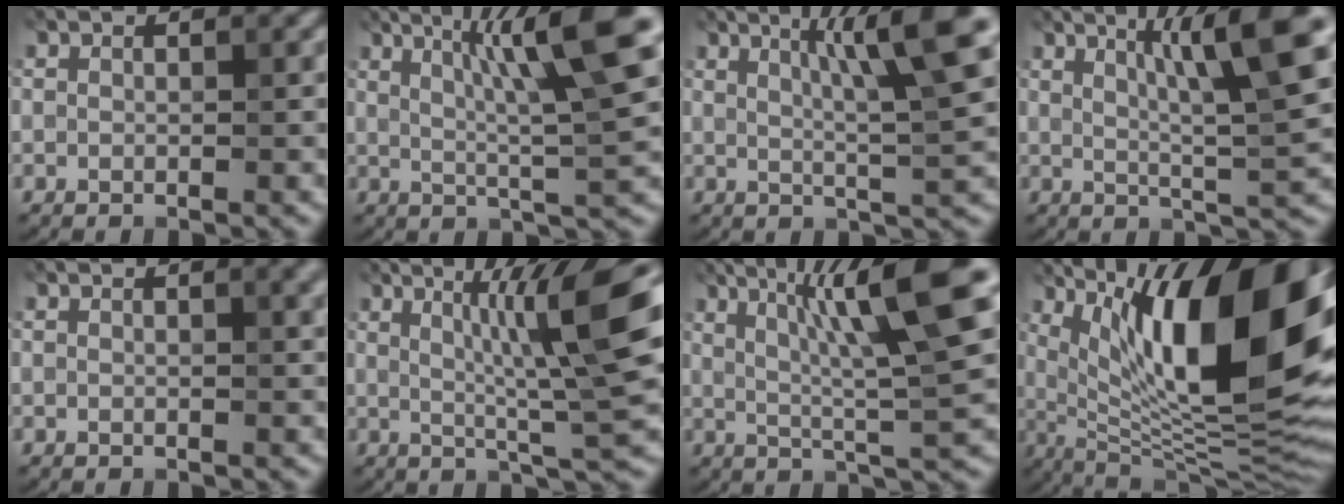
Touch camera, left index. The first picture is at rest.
{"total": 9.4, "force": [3.3, 1.1, 8.8], "torque": [-0.123, 0.012, 0.053]}
{"total": 7.8, "force": [2.8, 1.1, 7.2], "torque": [-0.096, 0.012, 0.046]}
{"total": 8.4, "force": [3.2, 1.2, 7.7], "torque": [-0.108, 0.011, 0.056]}
{"total": 1.9, "force": [0.8, 0.6, 1.6], "torque": [-0.013, 0.004, 0.009]}
{"total": 9.7, "force": [2.0, 1.2, 9.4], "torque": [-0.125, 0.010, 0.035]}
{"total": 10.6, "force": [3.5, 1.5, 9.9], "torque": [-0.140, 0.009, 0.058]}
{"total": 17.7, "force": [5.8, 6.5, 15.4], "torque": [-0.215, 0.008, 0.100]}